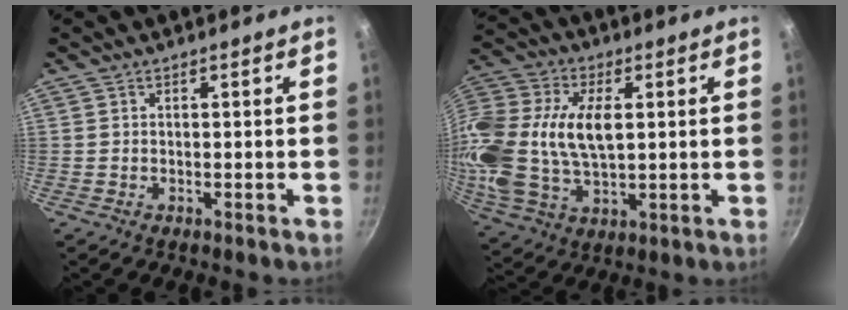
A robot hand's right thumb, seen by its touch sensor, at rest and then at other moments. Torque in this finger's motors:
{"motor_torque": [2.19, 2.21, 0.87, -0.79, 0.54]}